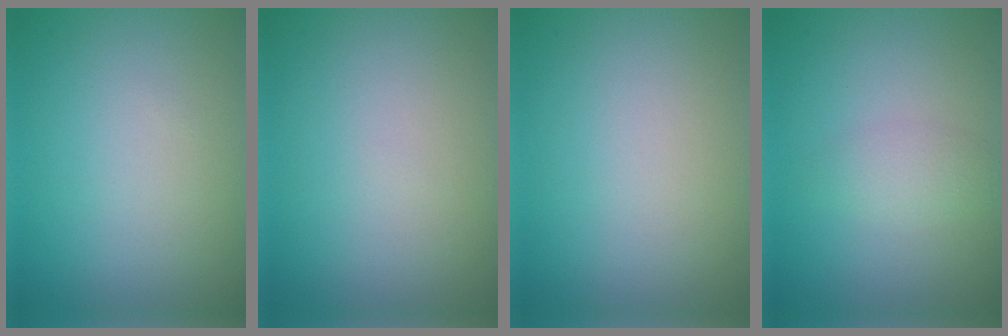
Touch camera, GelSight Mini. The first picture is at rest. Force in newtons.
{"total": 0.0}
{"total": 0.0}
{"total": 1.7, "press": 1.7, "slide": 0.1}